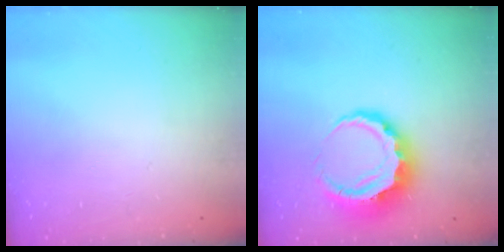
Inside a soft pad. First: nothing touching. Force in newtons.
{"total": 9.6, "press": 9.4, "slide": 2.0}